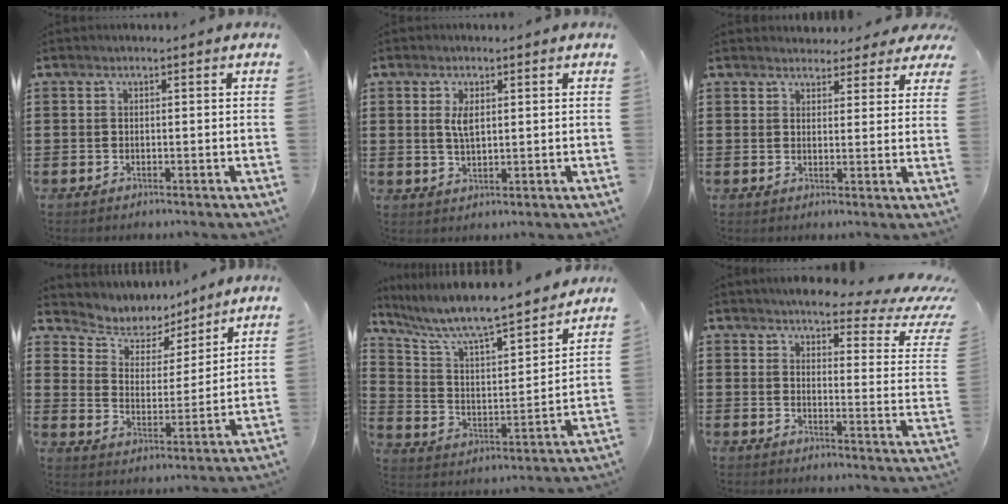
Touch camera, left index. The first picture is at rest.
{"total": 3.1, "force": [1.0, 1.2, 2.7], "torque": [-0.058, 0.006, 0.015]}
{"total": 3.6, "force": [3.4, 1.1, 0.4], "torque": [-0.012, -0.010, 0.063]}
{"total": 5.6, "force": [5.1, 2.2, 0.7], "torque": [-0.047, -0.030, 0.087]}
{"total": 7.3, "force": [6.6, 0.6, 3.0], "torque": [-0.091, -0.056, 0.106]}
{"total": 5.7, "force": [4.6, 1.1, 3.2], "torque": [-0.060, -0.033, 0.070]}